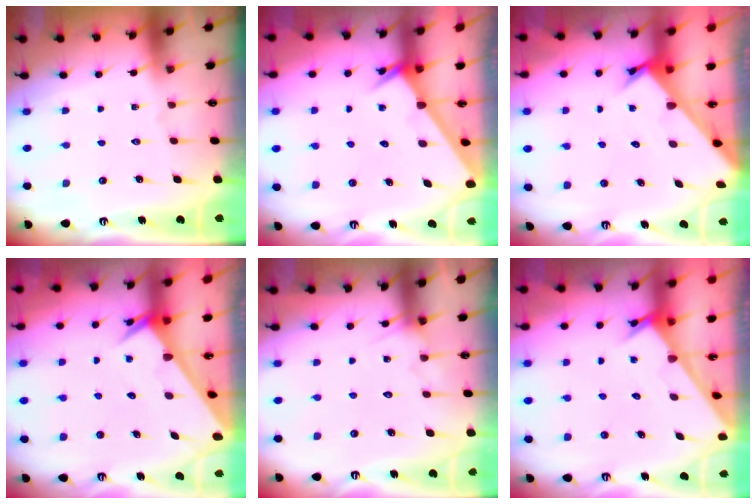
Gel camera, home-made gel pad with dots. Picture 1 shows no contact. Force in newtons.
{"total": 2.6, "press": 2.6, "slide": 0.0}
{"total": 2.6, "press": 2.6, "slide": 0.2}
{"total": 2.9, "press": 2.9, "slide": 0.0}
{"total": 6.1, "press": 6.1, "slide": 0.5}
{"total": 2.1, "press": 2.1, "slide": 0.1}